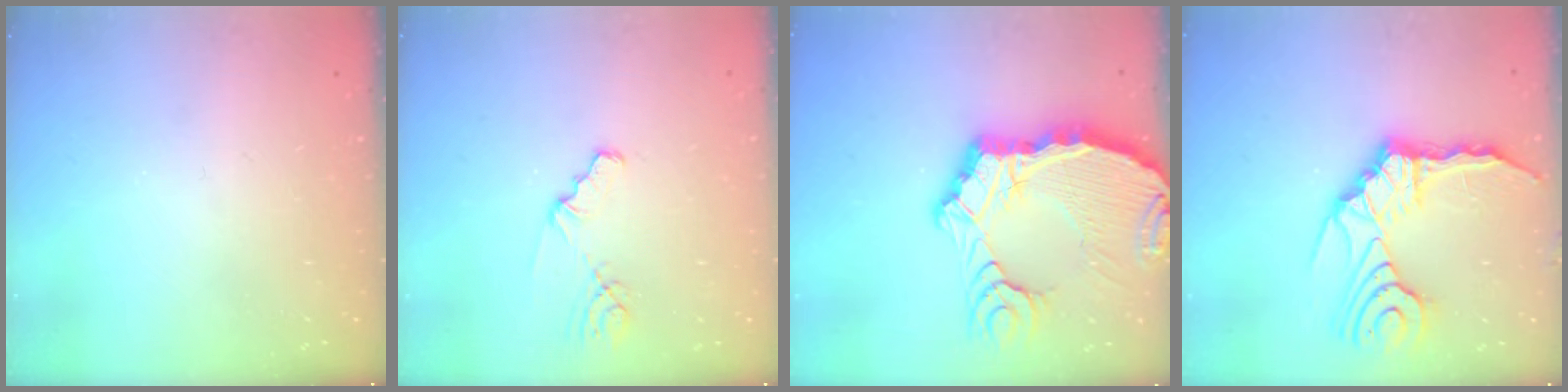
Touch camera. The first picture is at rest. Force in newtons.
{"total": 2.1, "press": 2.1, "slide": 0.2}
{"total": 18.0, "press": 17.8, "slide": 2.2}
{"total": 14.8, "press": 13.9, "slide": 5.2}